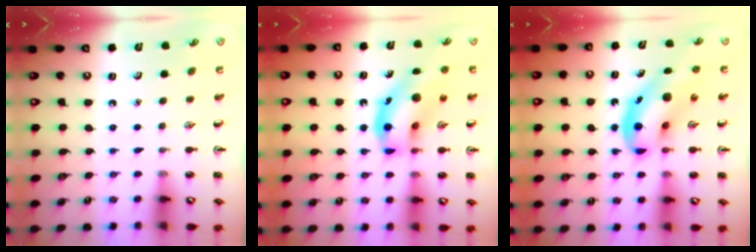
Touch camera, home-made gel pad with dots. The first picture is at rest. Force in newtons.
{"total": 16.5, "press": 16.0, "slide": 3.7}
{"total": 12.6, "press": 12.2, "slide": 3.4}